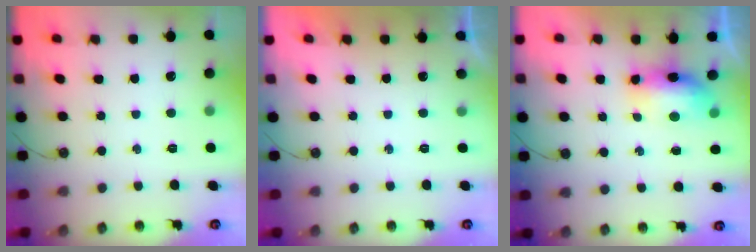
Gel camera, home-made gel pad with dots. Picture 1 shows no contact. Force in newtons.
{"total": 0.0}
{"total": 8.0, "press": 7.9, "slide": 0.9}